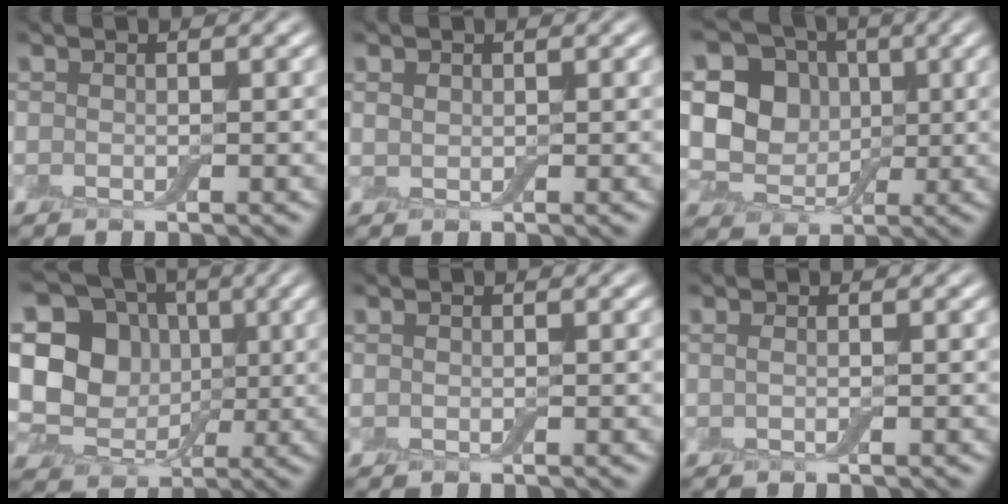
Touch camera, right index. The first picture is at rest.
{"total": 0.7, "force": [0.5, 0.5, 0.3], "torque": [-0.008, 0.001, 0.010]}
{"total": 6.3, "force": [0.9, 5.5, 3.0], "torque": [-0.038, 0.001, -0.002]}
{"total": 9.3, "force": [1.1, 7.9, 4.7], "torque": [-0.087, 0.004, -0.001]}
{"total": 0.0}
{"total": 0.7, "force": [0.2, 0.2, 0.6], "torque": [-0.013, -0.003, -0.004]}